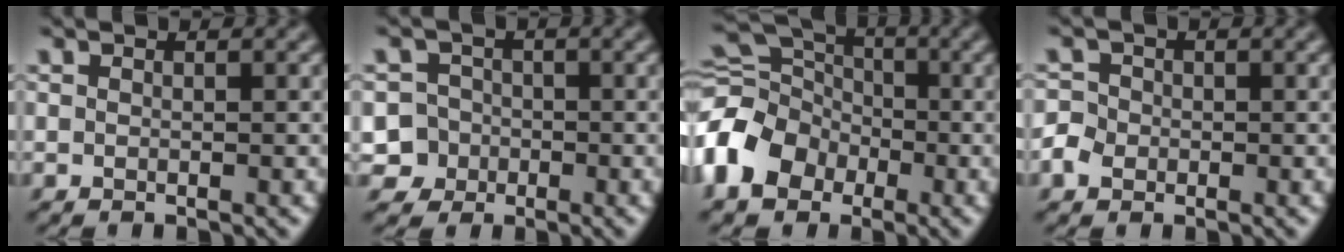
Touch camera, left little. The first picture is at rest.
{"total": 6.2, "force": [-2.9, 5.5, 0.7], "torque": [-0.005, -0.002, -0.075]}
{"total": 9.1, "force": [-3.4, 6.9, 5.0], "torque": [-0.123, 0.001, -0.079]}
{"total": 2.3, "force": [-0.8, 2.0, 0.7], "torque": [-0.004, 0.003, -0.017]}